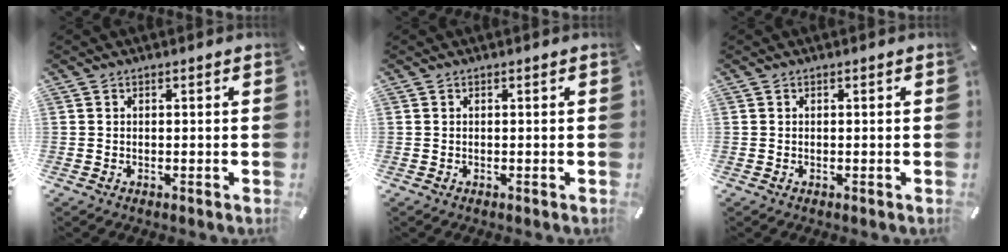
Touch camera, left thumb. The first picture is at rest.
{"total": 0.0}
{"total": 0.0}